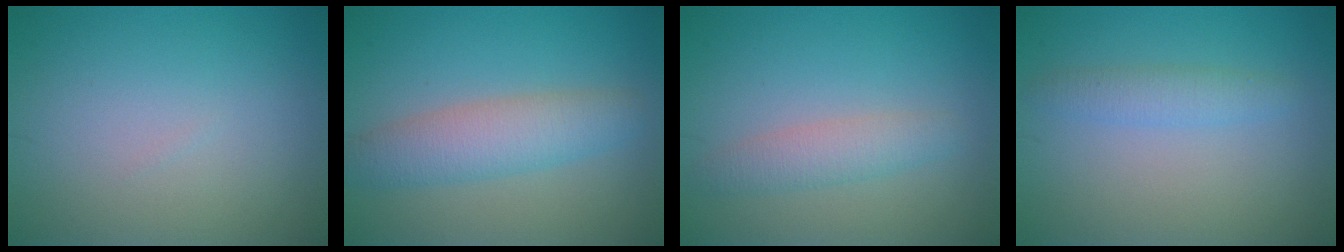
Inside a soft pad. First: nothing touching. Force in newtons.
{"total": 4.3, "press": 4.3, "slide": 0.2}
{"total": 2.5, "press": 2.5, "slide": 0.1}
{"total": 1.9, "press": 1.9, "slide": 0.1}